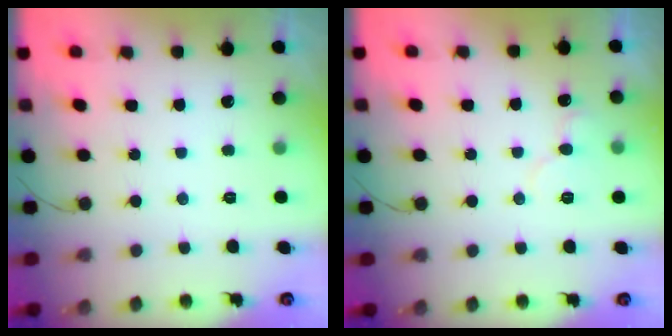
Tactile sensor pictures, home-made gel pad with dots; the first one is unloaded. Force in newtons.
{"total": 8.4, "press": 8.4, "slide": 0.4}